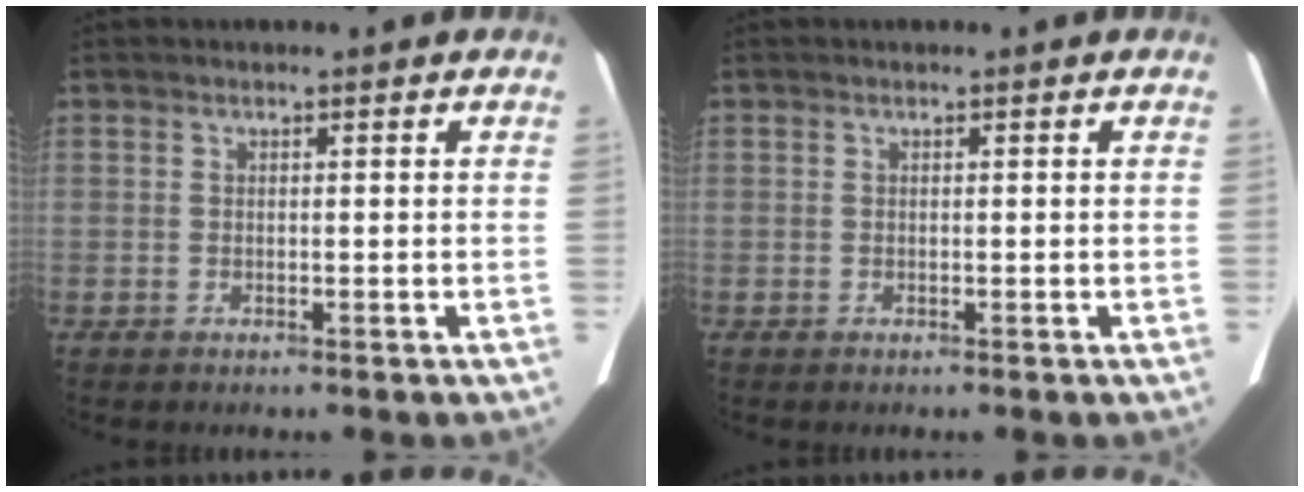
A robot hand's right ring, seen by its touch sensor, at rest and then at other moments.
{"total": 0.0}